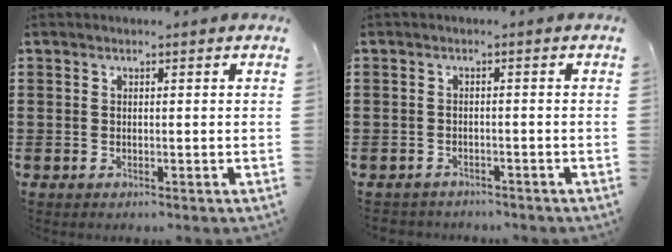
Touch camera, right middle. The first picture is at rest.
{"total": 1.6, "force": [-1.5, 0.3, -0.2], "torque": [-0.002, 0.001, -0.036]}